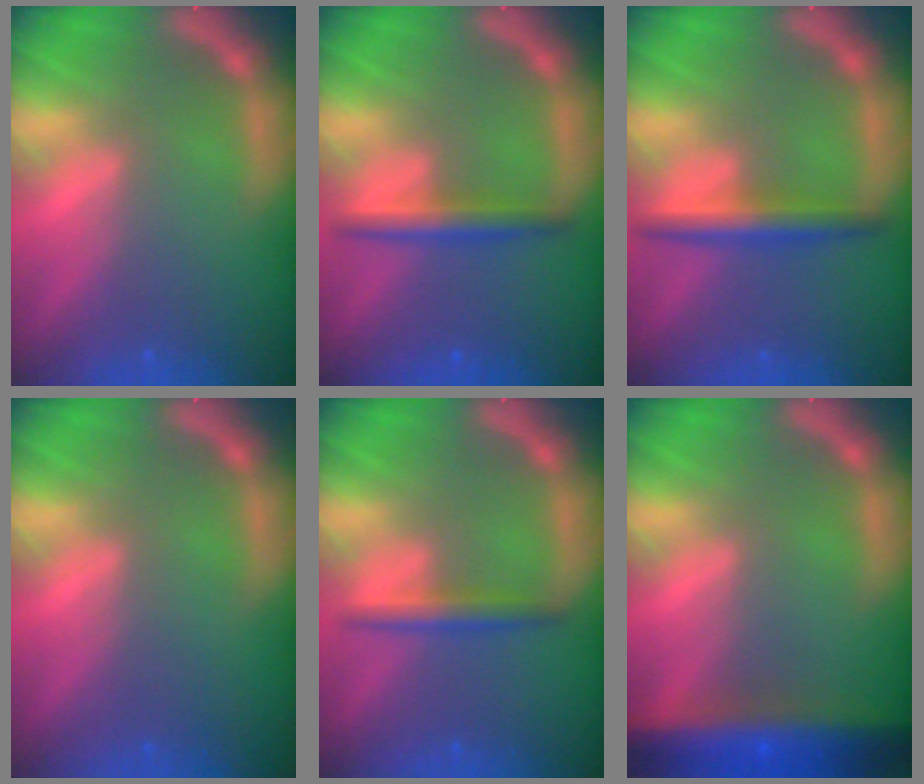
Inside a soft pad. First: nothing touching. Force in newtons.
{"total": 3.0}
{"total": 3.5}
{"total": 0.0}
{"total": 2.4}
{"total": 10.0}